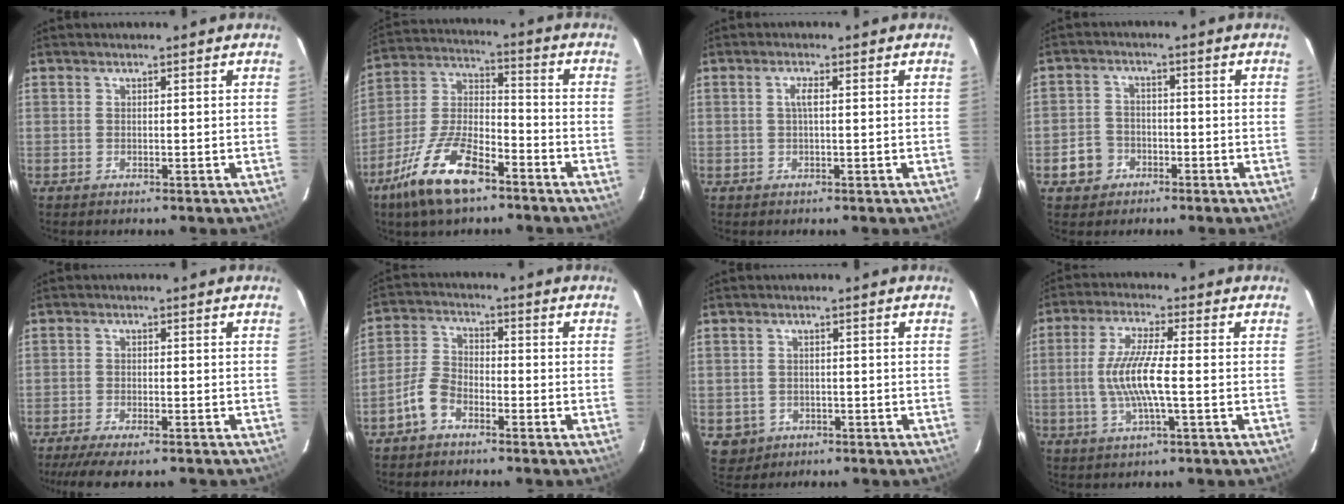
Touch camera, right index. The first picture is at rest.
{"total": 16.0, "force": [-10.1, 6.1, 10.9], "torque": [-0.232, -0.004, -0.188]}
{"total": 1.7, "force": [0.2, 0.3, 1.7], "torque": [-0.033, 0.004, 0.001]}
{"total": 5.3, "force": [-2.6, 4.6, 1.0], "torque": [-0.032, 0.018, -0.040]}
{"total": 8.3, "force": [-6.8, 1.4, 4.5], "torque": [-0.104, -0.027, -0.115]}
{"total": 5.6, "force": [-3.6, 3.0, 3.0], "torque": [-0.071, 0.017, -0.075]}
{"total": 4.1, "force": [-1.1, 3.8, 0.7], "torque": [-0.022, 0.005, -0.007]}
{"total": 9.2, "force": [-1.2, 0.8, 9.1], "torque": [-0.181, -0.003, -0.024]}